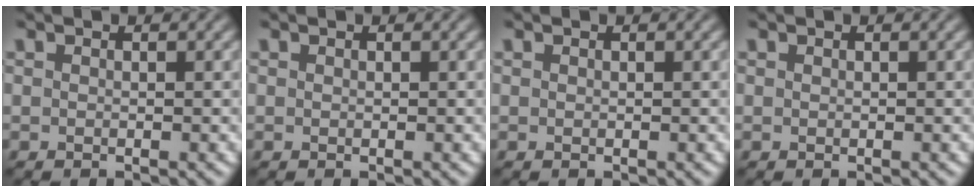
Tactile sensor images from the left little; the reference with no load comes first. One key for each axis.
{"total": 0.0}
{"total": 0.0}
{"total": 0.0}